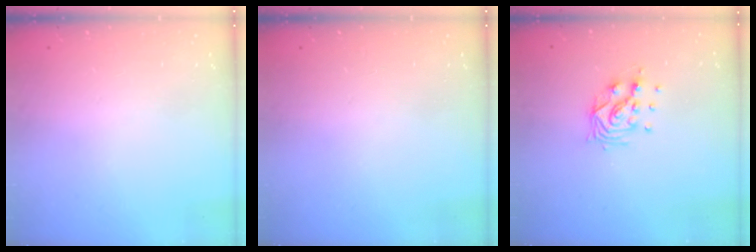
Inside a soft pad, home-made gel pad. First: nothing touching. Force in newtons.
{"total": 0.0}
{"total": 10.0, "press": 9.9, "slide": 1.2}